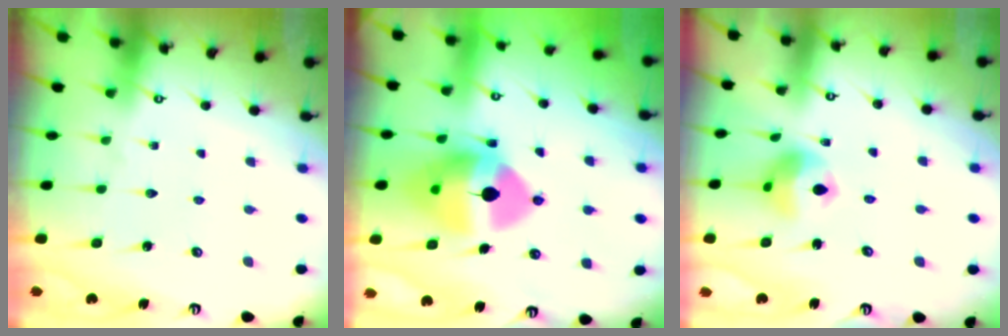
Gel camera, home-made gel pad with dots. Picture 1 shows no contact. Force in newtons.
{"total": 15.9, "press": 15.8, "slide": 2.2}
{"total": 10.5, "press": 10.4, "slide": 1.5}